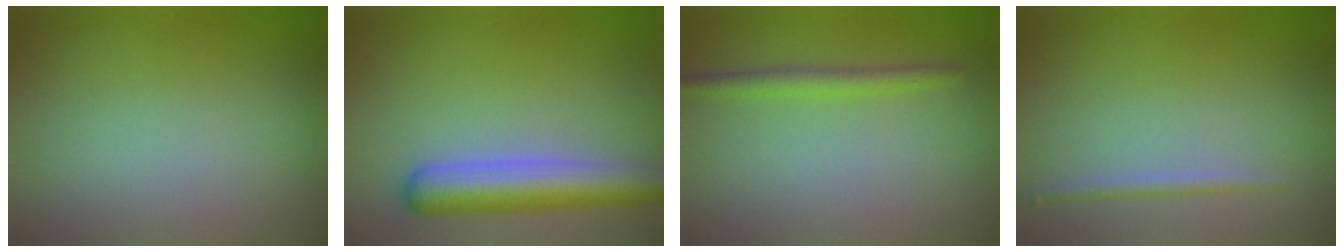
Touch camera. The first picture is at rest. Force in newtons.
{"total": 5.9, "press": 5.9, "slide": 0.3}
{"total": 1.8, "press": 1.8, "slide": 0.0}
{"total": 1.1, "press": 1.1, "slide": 0.0}